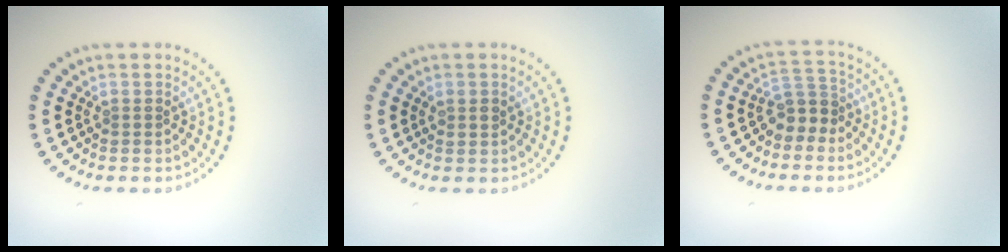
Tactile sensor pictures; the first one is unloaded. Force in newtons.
{"total": 1.0, "press": 0.9, "slide": 0.3}
{"total": 2.6, "press": 2.2, "slide": 1.3}